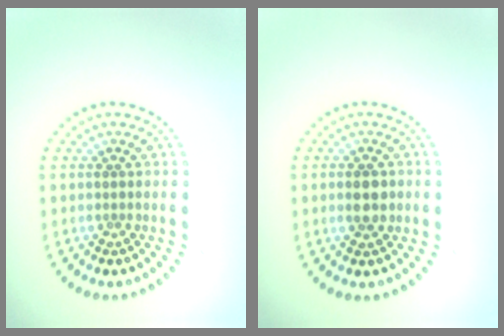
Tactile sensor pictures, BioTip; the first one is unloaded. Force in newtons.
{"total": 2.8, "press": 2.8, "slide": 0.1}